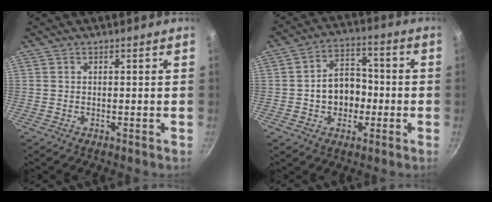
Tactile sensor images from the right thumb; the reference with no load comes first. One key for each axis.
{"total": 10.0, "fx": -1.4, "fy": 7.8, "fz": 6.1, "tx": -0.056, "ty": 0.024, "tz": -0.027}